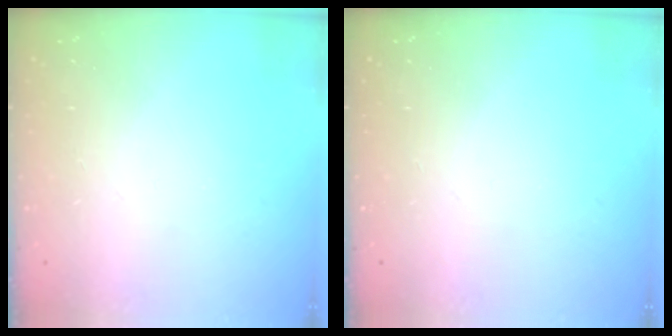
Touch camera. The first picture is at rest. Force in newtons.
{"total": 0.0}